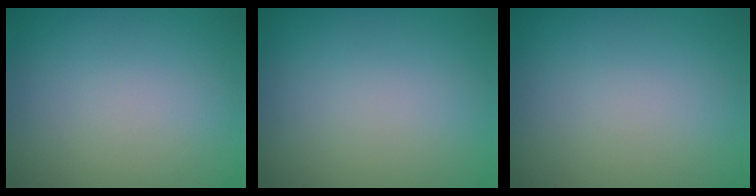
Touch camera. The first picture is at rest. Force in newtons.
{"total": 0.0}
{"total": 0.0}